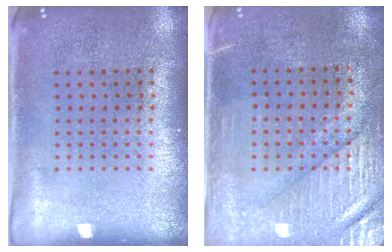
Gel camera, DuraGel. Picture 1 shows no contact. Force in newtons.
{"total": 3.4, "press": 3.0, "slide": 1.7}